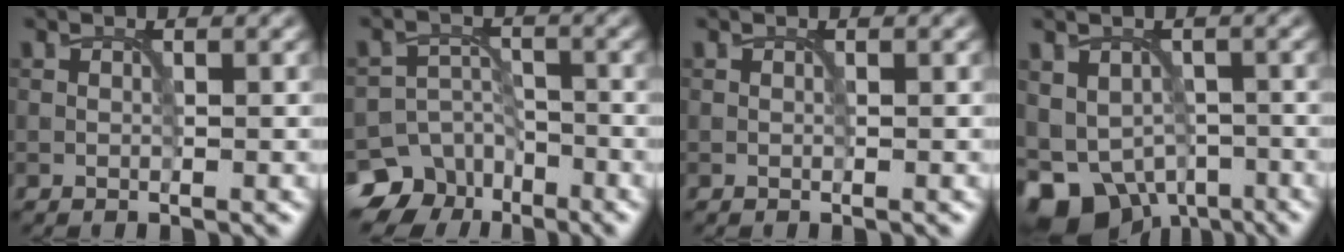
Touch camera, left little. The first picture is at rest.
{"total": 7.2, "force": [-4.9, 5.0, 1.4], "torque": [-0.004, -0.007, -0.084]}
{"total": 0.0}
{"total": 7.1, "force": [-3.3, 5.0, 3.8], "torque": [-0.065, -0.016, -0.054]}